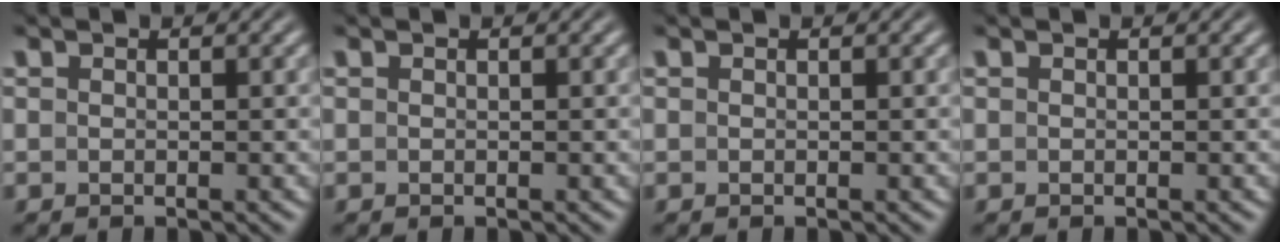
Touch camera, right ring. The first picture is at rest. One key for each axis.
{"total": 0.0}
{"total": 0.0}
{"total": 0.0}